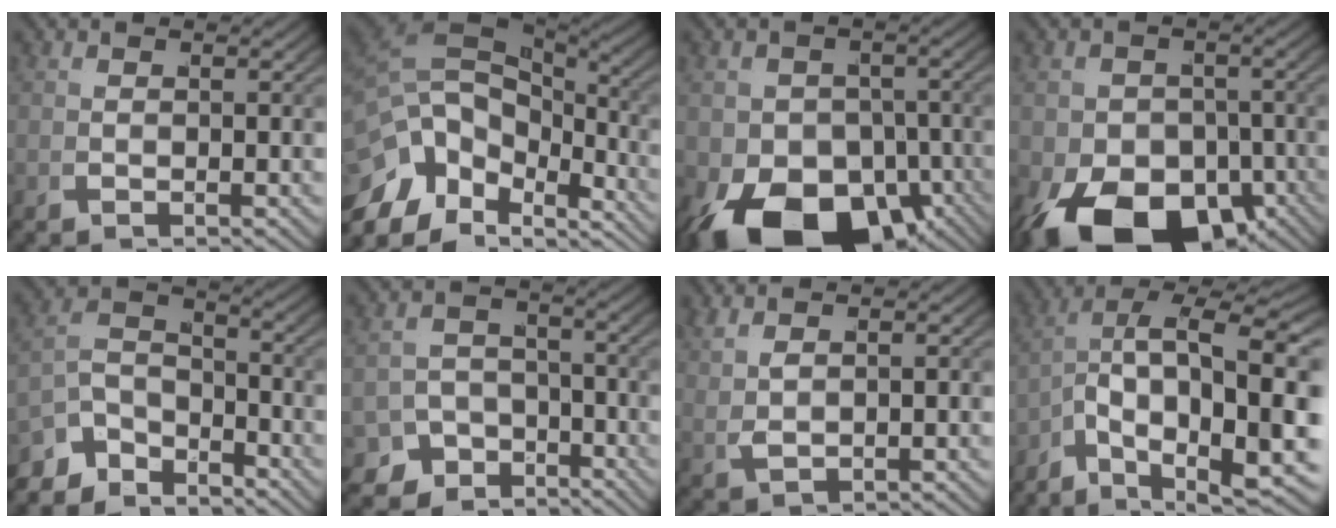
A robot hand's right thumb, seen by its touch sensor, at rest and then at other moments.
{"total": 14.0, "force": [-1.8, 9.5, 10.1], "torque": [-0.199, -0.035, -0.018]}
{"total": 16.9, "force": [-7.4, 10.8, 10.6], "torque": [-0.195, -0.082, -0.078]}
{"total": 15.2, "force": [-6.7, 9.5, 9.8], "torque": [-0.177, -0.073, -0.068]}
{"total": 7.0, "force": [-2.9, 4.5, 4.5], "torque": [-0.067, -0.013, -0.054]}
{"total": 9.8, "force": [-5.7, 7.2, 3.3], "torque": [-0.035, -0.047, -0.089]}
{"total": 2.1, "force": [1.4, 0.4, 1.5], "torque": [-0.029, 0.007, 0.032]}
{"total": 12.8, "force": [-2.1, 6.6, 10.8], "torque": [-0.187, -0.047, -0.022]}